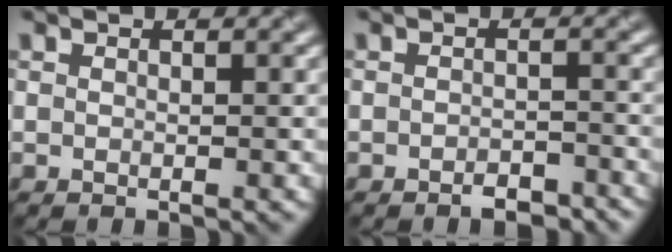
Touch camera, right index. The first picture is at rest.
{"total": 2.2, "force": [-1.7, 0.8, 1.1], "torque": [-0.013, 0.004, -0.027]}